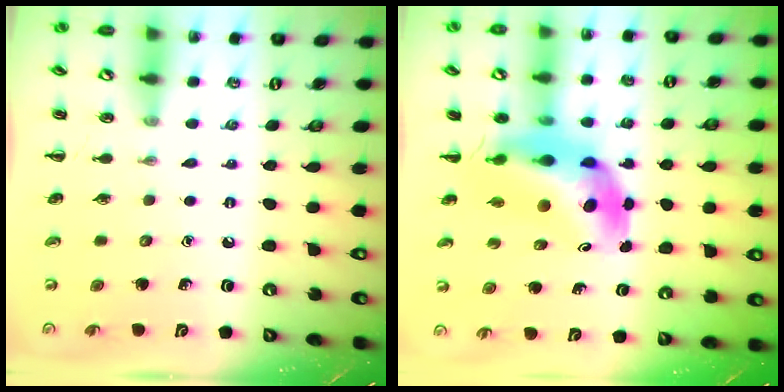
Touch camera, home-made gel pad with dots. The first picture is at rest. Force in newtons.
{"total": 11.2, "press": 10.6, "slide": 3.6}